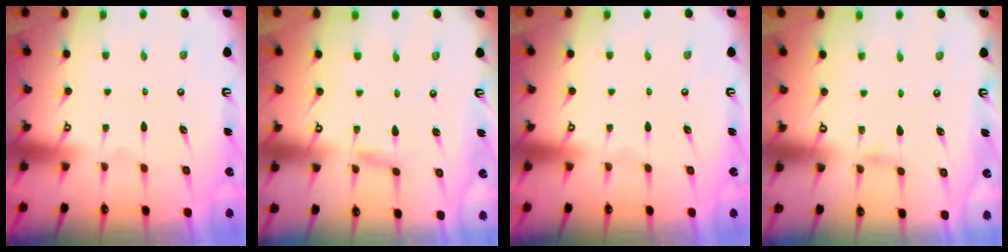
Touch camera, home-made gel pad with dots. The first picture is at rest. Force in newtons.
{"total": 1.7, "press": 1.7, "slide": 0.2}
{"total": 0.0}
{"total": 2.9, "press": 2.9, "slide": 0.3}